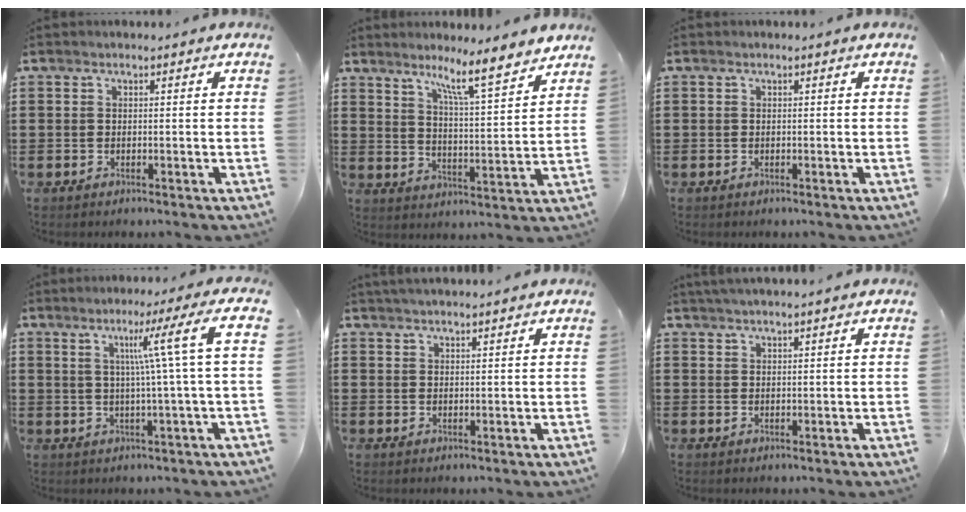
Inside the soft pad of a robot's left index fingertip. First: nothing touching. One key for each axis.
{"total": 7.8, "fx": 6.4, "fy": -0.4, "fz": 4.5, "tx": -0.083, "ty": -0.044, "tz": 0.100}
{"total": 0.0}
{"total": 9.6, "fx": 2.7, "fy": -0.8, "fz": 9.1, "tx": -0.172, "ty": 0.005, "tz": 0.034}
{"total": 1.8, "fx": 1.8, "fy": -0.1, "fz": 0.0, "tx": -0.005, "ty": 0.001, "tz": 0.036}
{"total": 1.6, "fx": 1.6, "fy": -0.2, "fz": 0.2, "tx": -0.007, "ty": 0.001, "tz": 0.031}